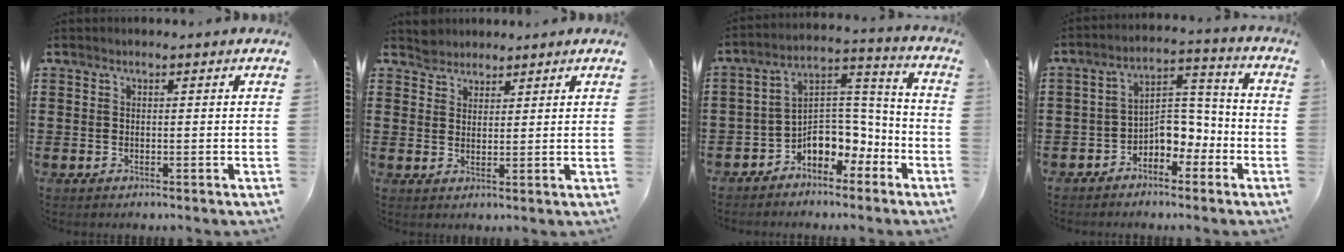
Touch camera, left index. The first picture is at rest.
{"total": 2.5, "force": [2.2, 1.1, -0.3], "torque": [-0.002, 0.006, 0.044]}
{"total": 7.0, "force": [-5.1, 4.5, 1.7], "torque": [-0.032, 0.014, -0.098]}
{"total": 5.5, "force": [-3.7, 3.3, 2.4], "torque": [-0.047, 0.013, -0.073]}